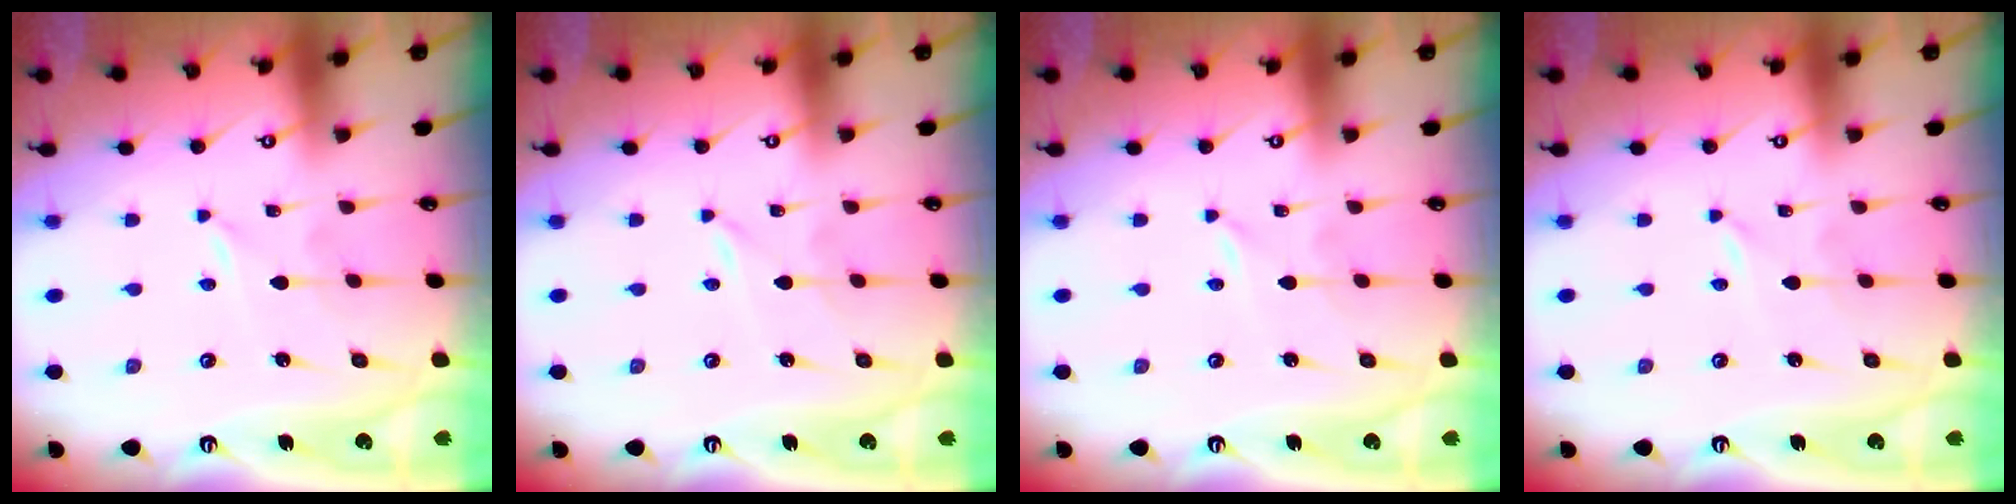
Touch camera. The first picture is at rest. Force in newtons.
{"total": 0.0}
{"total": 0.0}
{"total": 0.0}